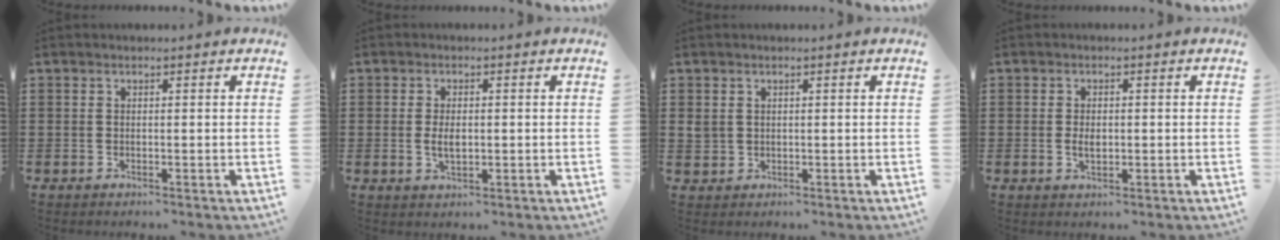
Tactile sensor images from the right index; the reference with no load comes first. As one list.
[{"total": 2.9, "force": [-0.1, 1.4, 2.5], "torque": [-0.048, 0.003, -0.002]}, {"total": 1.5, "force": [0.6, 1.4, 0.5], "torque": [-0.013, 0.007, 0.010]}, {"total": 2.2, "force": [-0.1, 1.2, 1.8], "torque": [-0.034, 0.004, -0.002]}]